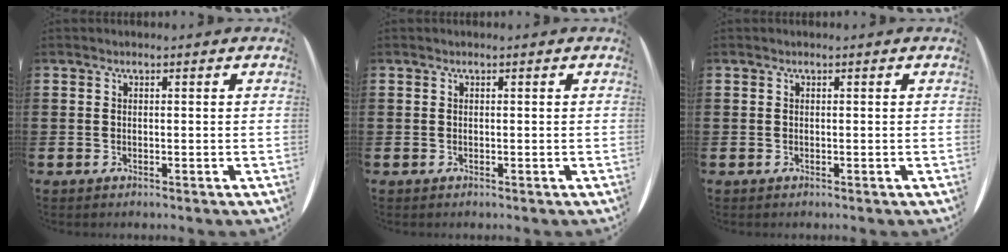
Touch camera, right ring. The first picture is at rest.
{"total": 0.0}
{"total": 0.0}